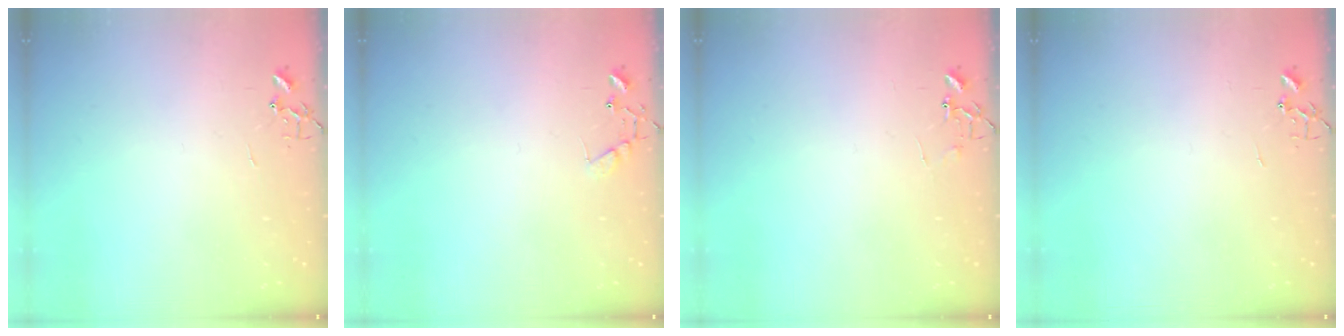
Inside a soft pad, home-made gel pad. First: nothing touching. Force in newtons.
{"total": 6.8, "press": 6.8, "slide": 0.5}
{"total": 5.5, "press": 5.4, "slide": 0.4}
{"total": 0.0}